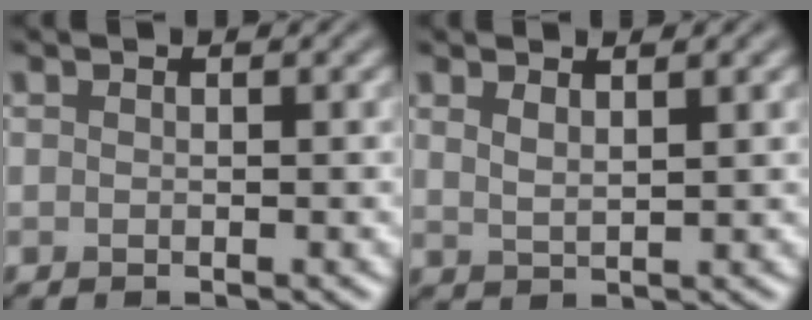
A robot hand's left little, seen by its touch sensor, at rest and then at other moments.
{"total": 1.9, "force": [1.3, 0.5, 1.2], "torque": [-0.021, 0.000, 0.024]}